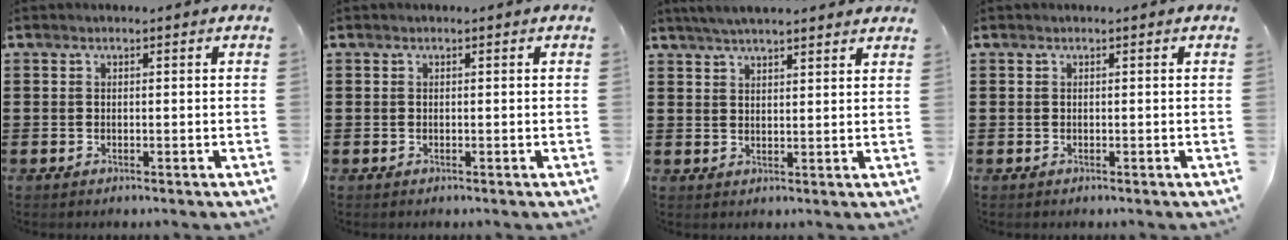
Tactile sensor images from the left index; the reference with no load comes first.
{"total": 0.0}
{"total": 3.9, "force": [3.6, 0.2, 1.3], "torque": [-0.034, -0.003, 0.067]}
{"total": 0.0}